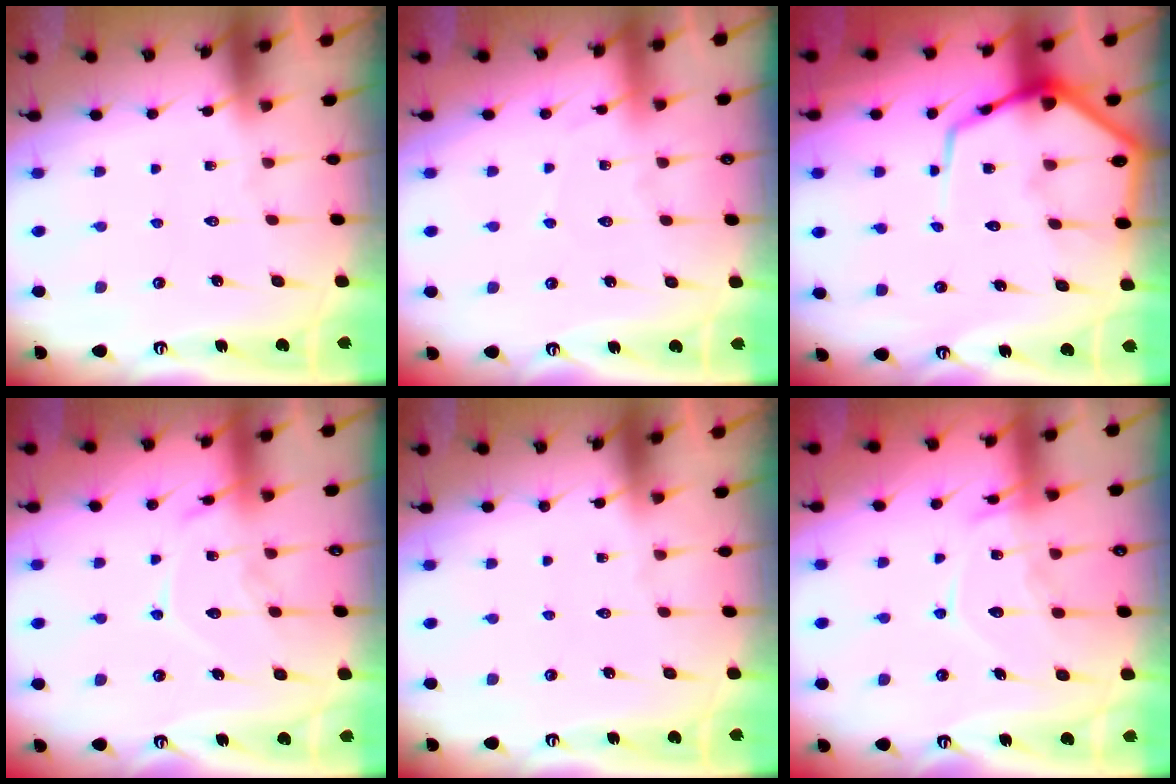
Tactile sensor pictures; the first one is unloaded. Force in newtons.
{"total": 2.9, "press": 2.8, "slide": 0.4}
{"total": 12.9, "press": 12.9, "slide": 1.3}
{"total": 13.0, "press": 13.0, "slide": 1.1}
{"total": 0.0}
{"total": 13.7, "press": 13.6, "slide": 1.1}